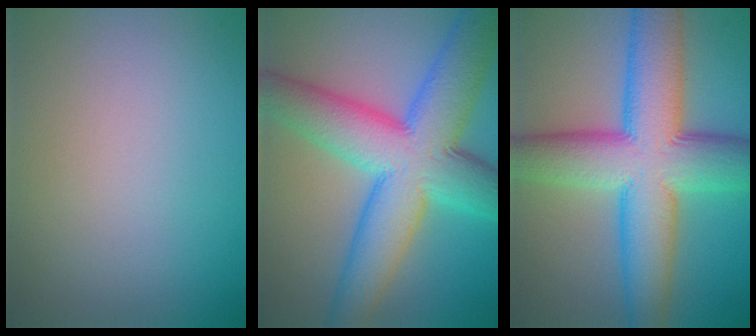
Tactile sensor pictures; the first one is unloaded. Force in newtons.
{"total": 11.8, "press": 11.8, "slide": 0.1}
{"total": 12.1, "press": 12.1, "slide": 0.4}